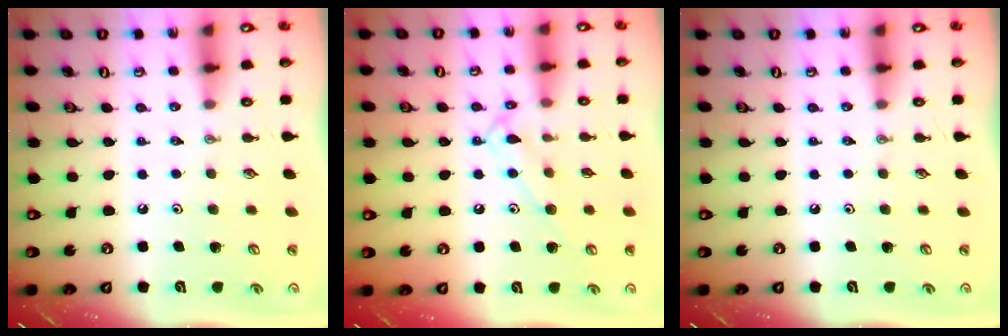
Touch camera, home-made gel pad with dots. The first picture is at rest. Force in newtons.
{"total": 11.0, "press": 11.0, "slide": 0.5}
{"total": 0.0}